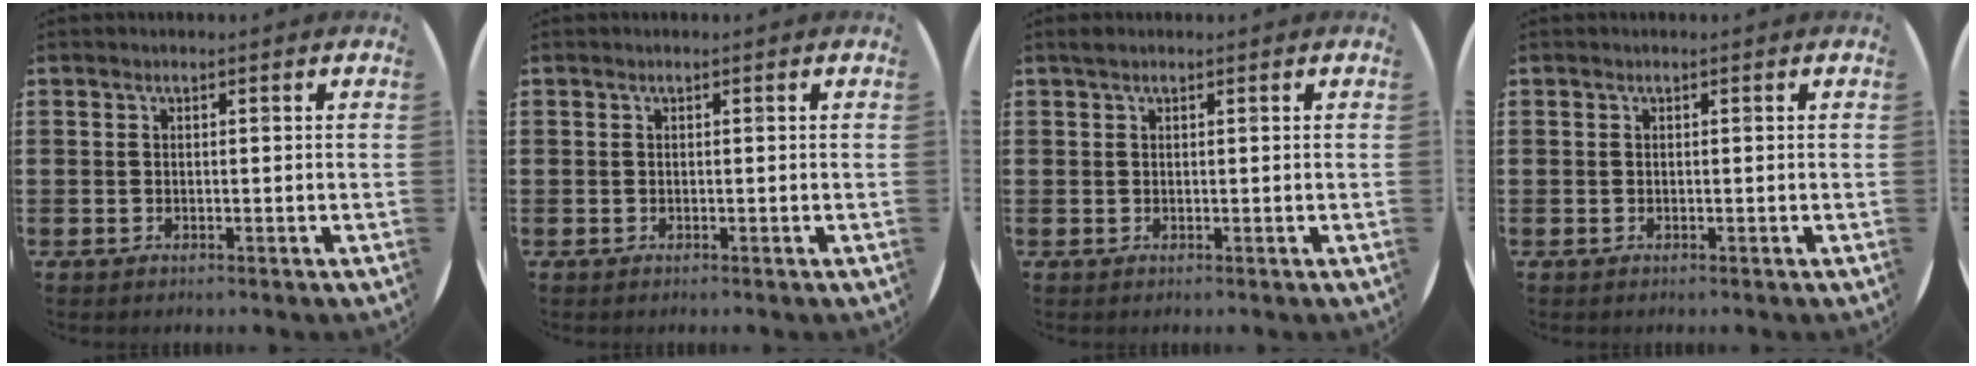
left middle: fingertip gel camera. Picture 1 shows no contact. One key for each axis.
{"total": 0.0}
{"total": 0.7, "fx": 0.6, "fy": 0.3, "fz": 0.2, "tx": -0.004, "ty": 0.004, "tz": 0.010}
{"total": 0.0}